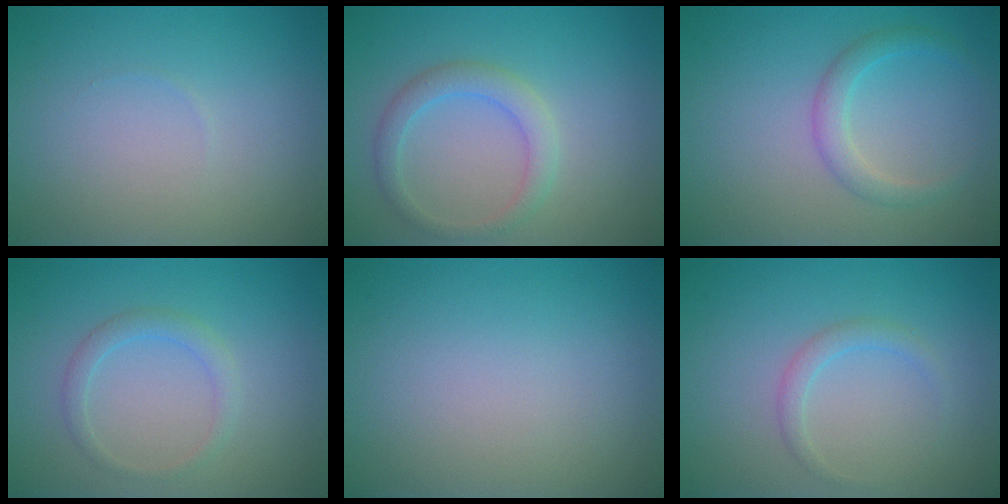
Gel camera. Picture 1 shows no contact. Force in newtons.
{"total": 2.5, "press": 2.5, "slide": 0.1}
{"total": 2.1, "press": 2.1, "slide": 0.1}
{"total": 1.7, "press": 1.7, "slide": 0.1}
{"total": 0.0}
{"total": 1.4, "press": 1.4, "slide": 0.0}